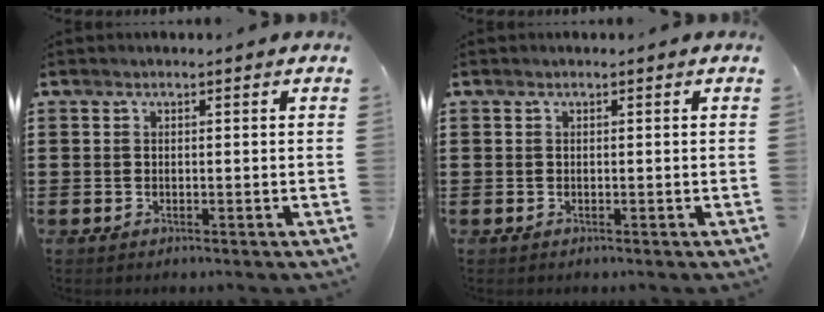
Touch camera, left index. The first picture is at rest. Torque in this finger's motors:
{"motor_torque": [0.00, 0.00, 0.00, 0.00]}